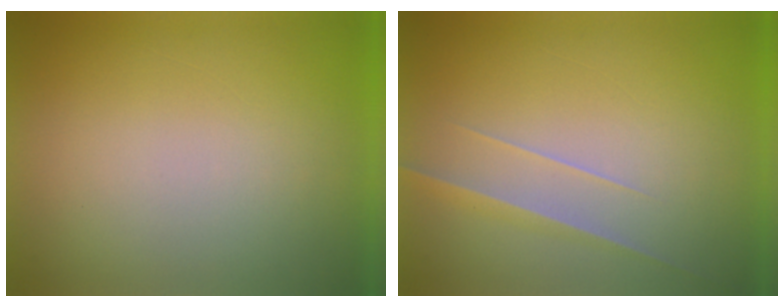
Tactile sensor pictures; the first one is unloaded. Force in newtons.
{"total": 2.9}